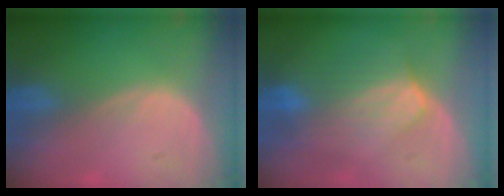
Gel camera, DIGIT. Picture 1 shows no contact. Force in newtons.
{"total": 7.4, "press": 6.6, "slide": 3.2}